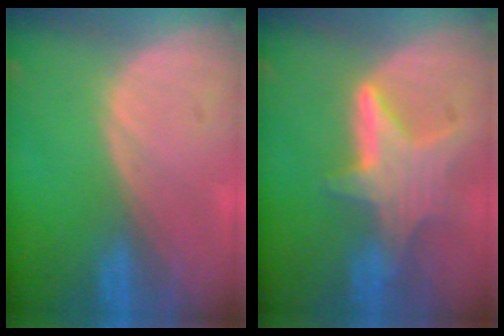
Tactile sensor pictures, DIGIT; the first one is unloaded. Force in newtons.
{"total": 6.8, "press": 6.6, "slide": 1.5}